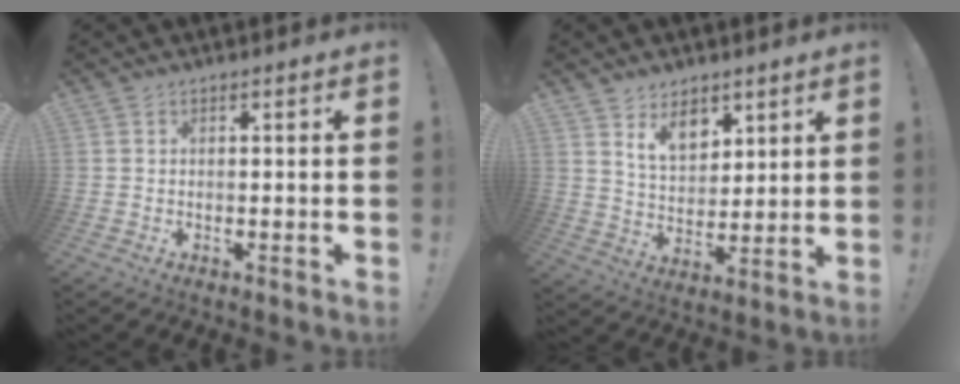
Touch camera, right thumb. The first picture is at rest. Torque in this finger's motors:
{"motor_torque": [2.39, 2.53, 0.14, -0.14, 0.32]}